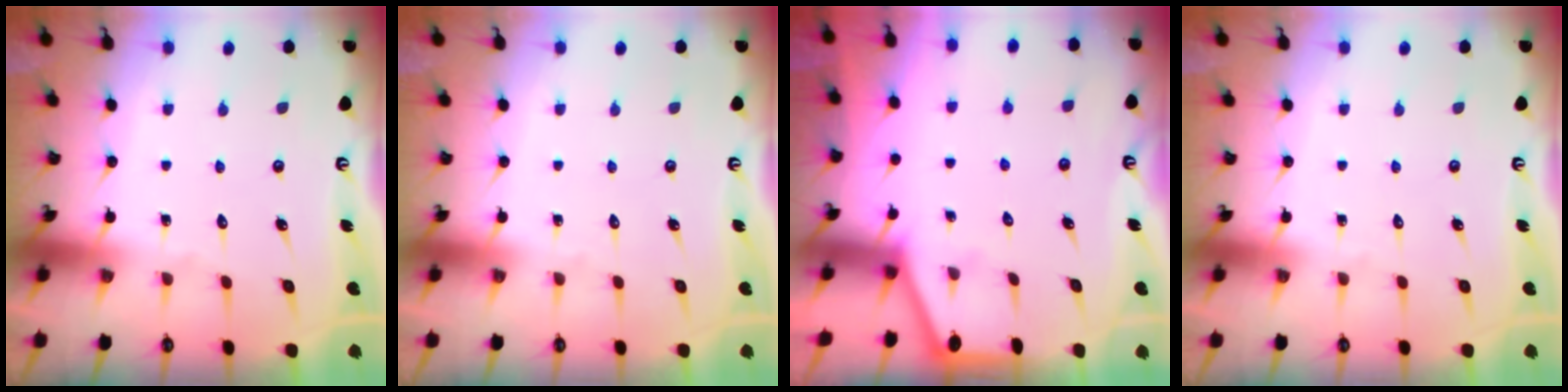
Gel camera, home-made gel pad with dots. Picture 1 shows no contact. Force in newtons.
{"total": 0.0}
{"total": 0.7, "press": 0.6, "slide": 0.2}
{"total": 0.0}